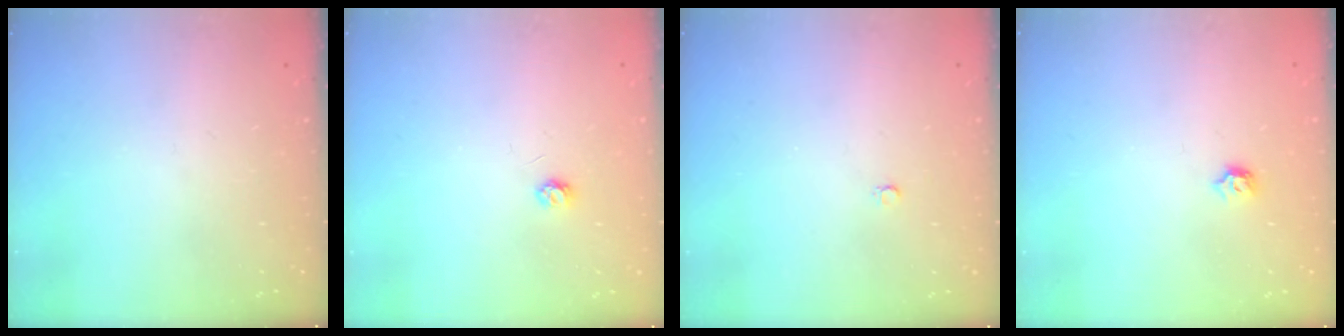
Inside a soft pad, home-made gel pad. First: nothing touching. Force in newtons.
{"total": 3.2, "press": 3.2, "slide": 0.3}
{"total": 2.0, "press": 2.0, "slide": 0.2}
{"total": 4.4, "press": 4.3, "slide": 0.8}